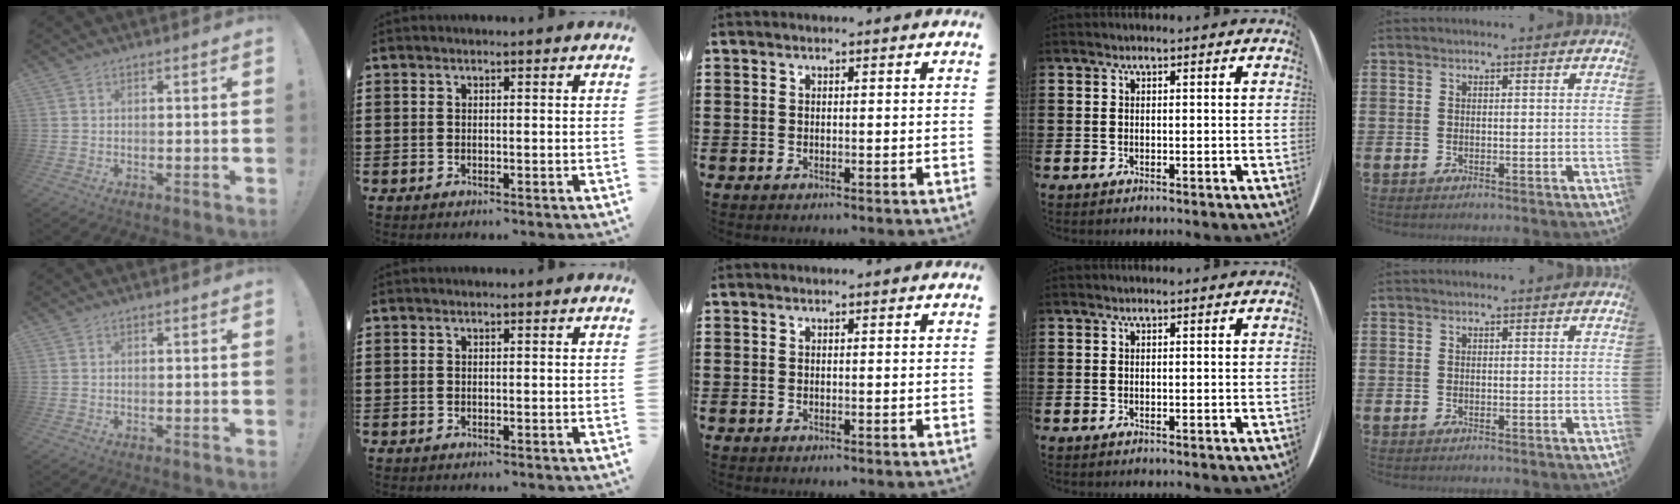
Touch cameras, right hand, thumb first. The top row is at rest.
{}